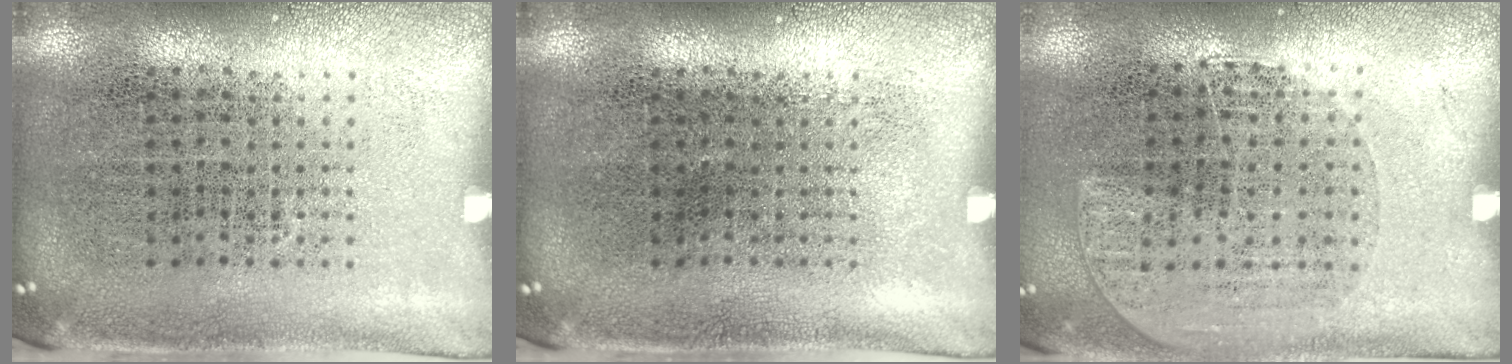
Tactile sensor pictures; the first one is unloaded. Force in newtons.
{"total": 0.0}
{"total": 1.1, "press": 1.0, "slide": 0.6}